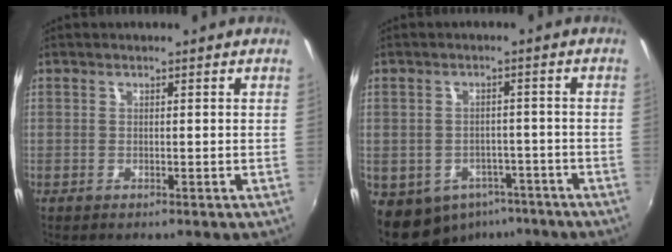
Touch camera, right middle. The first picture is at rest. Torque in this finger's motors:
{"motor_torque": [1.04, -1.10, 0.15, 0.08]}